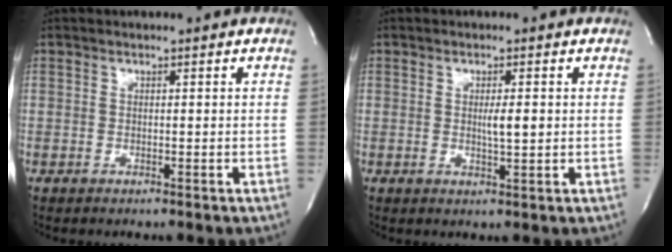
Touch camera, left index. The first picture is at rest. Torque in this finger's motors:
{"motor_torque": [0.31, 0.12, 0.04, 0.05]}